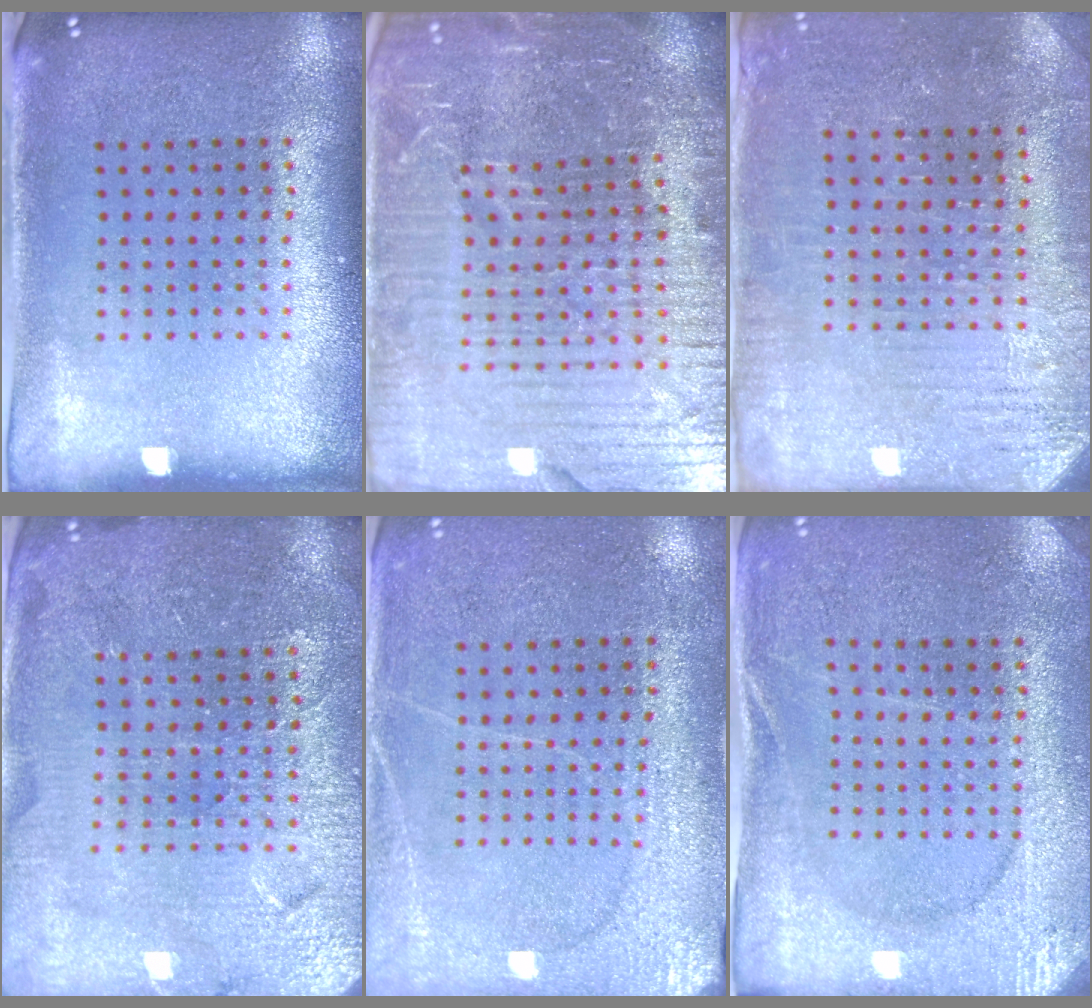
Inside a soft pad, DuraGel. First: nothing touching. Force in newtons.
{"total": 6.7, "press": 5.8, "slide": 3.3}
{"total": 3.0, "press": 2.9, "slide": 0.6}
{"total": 4.3, "press": 4.1, "slide": 1.3}
{"total": 2.8, "press": 2.7, "slide": 0.7}
{"total": 2.7, "press": 2.7, "slide": 0.3}